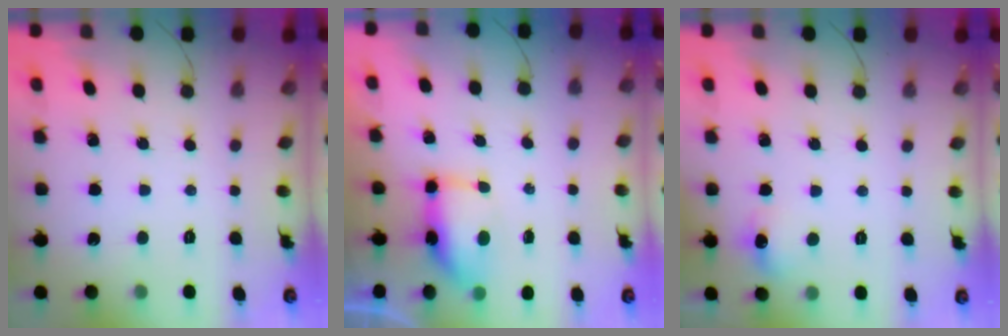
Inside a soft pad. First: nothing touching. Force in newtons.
{"total": 6.7, "press": 6.6, "slide": 0.9}
{"total": 7.0, "press": 6.8, "slide": 1.6}